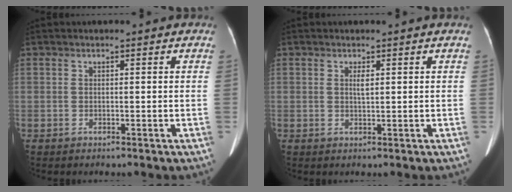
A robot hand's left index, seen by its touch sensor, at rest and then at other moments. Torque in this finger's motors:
{"motor_torque": [0.85, -0.39, 0.40, 0.03]}